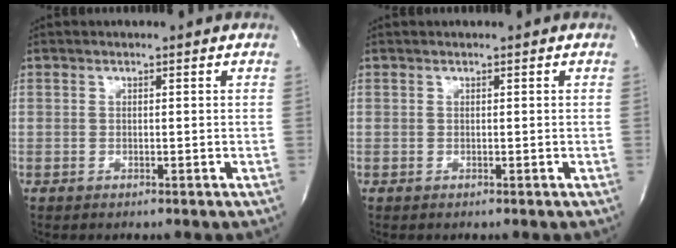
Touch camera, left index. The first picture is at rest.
{"total": 0.5, "force": [0.5, 0.0, 0.3], "torque": [-0.004, 0.011, 0.007]}